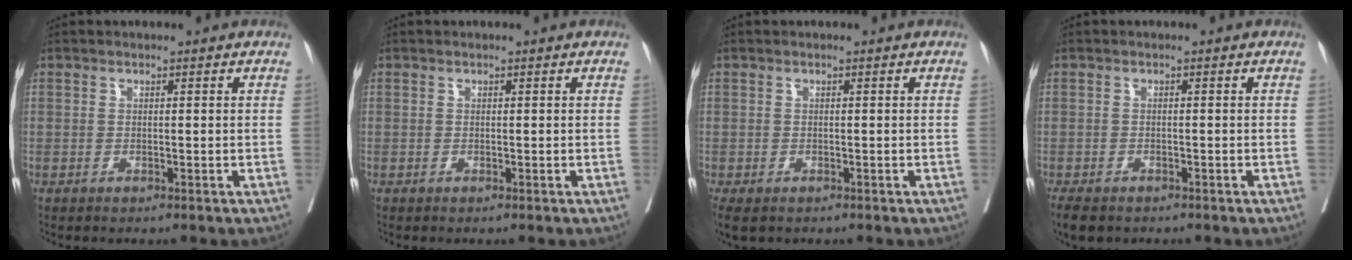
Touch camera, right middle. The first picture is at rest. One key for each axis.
{"total": 0.0}
{"total": 3.9, "fx": -2.5, "fy": 2.2, "fz": 2.0, "tx": -0.039, "ty": -0.010, "tz": -0.039}
{"total": 5.3, "fx": -4.0, "fy": 2.5, "fz": 2.4, "tx": -0.037, "ty": -0.009, "tz": -0.061}